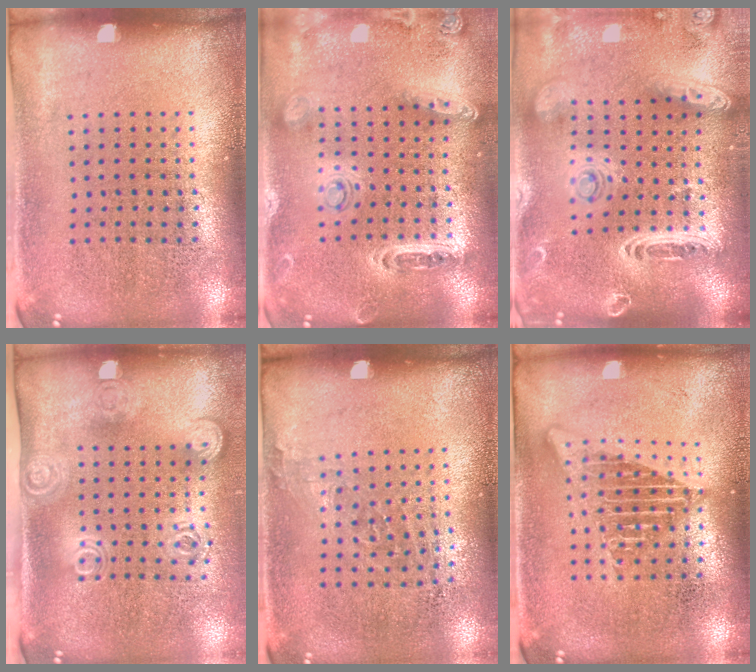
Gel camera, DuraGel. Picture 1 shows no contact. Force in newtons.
{"total": 1.2, "press": 1.2, "slide": 0.2}
{"total": 3.4, "press": 2.8, "slide": 2.0}
{"total": 1.9, "press": 1.4, "slide": 1.3}
{"total": 1.0, "press": 0.7, "slide": 0.6}
{"total": 2.6, "press": 2.6, "slide": 0.3}